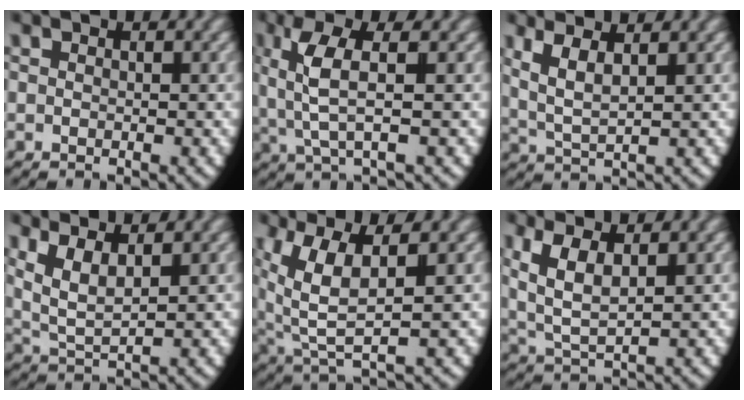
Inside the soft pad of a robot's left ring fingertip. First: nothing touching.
{"total": 5.2, "force": [1.1, 1.8, 4.8], "torque": [-0.104, -0.003, 0.026]}
{"total": 5.0, "force": [1.7, 2.9, 3.7], "torque": [-0.100, -0.007, 0.033]}
{"total": 6.7, "force": [2.0, 4.7, 4.4], "torque": [-0.123, -0.013, 0.035]}
{"total": 8.0, "force": [2.0, 4.6, 6.2], "torque": [-0.142, -0.012, 0.040]}
{"total": 6.1, "force": [1.3, 4.0, 4.4], "torque": [-0.125, -0.022, 0.036]}